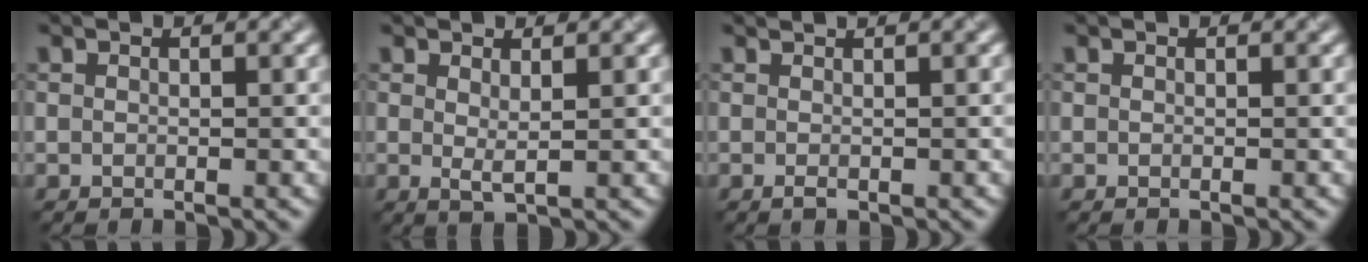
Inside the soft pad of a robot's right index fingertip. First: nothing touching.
{"total": 1.3, "force": [0.6, 0.3, 1.1], "torque": [-0.021, -0.007, 0.011]}
{"total": 1.6, "force": [0.3, 0.4, 1.6], "torque": [-0.020, 0.005, 0.004]}
{"total": 0.0}